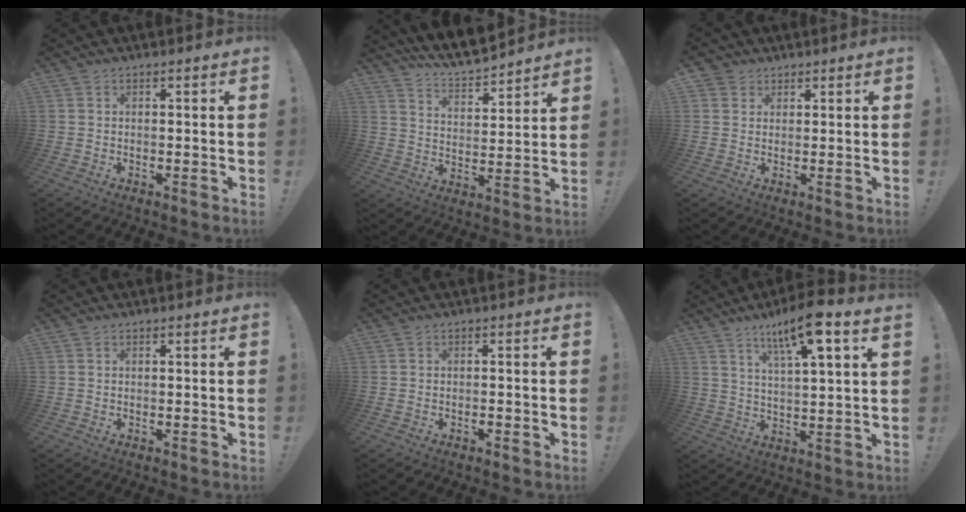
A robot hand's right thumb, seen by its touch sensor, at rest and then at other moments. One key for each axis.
{"total": 9.4, "fx": 8.9, "fy": 2.0, "fz": 2.5, "tx": -0.057, "ty": -0.081, "tz": 0.159}
{"total": 3.2, "fx": 2.1, "fy": 2.4, "fz": 0.5, "tx": -0.003, "ty": -0.008, "tz": 0.038}
{"total": 0.0}
{"total": 0.9, "fx": -0.8, "fy": 0.2, "fz": 0.4, "tx": -0.005, "ty": -0.001, "tz": -0.014}
{"total": 12.2, "fx": 7.4, "fy": 1.6, "fz": 9.6, "tx": -0.156, "ty": -0.036, "tz": 0.115}